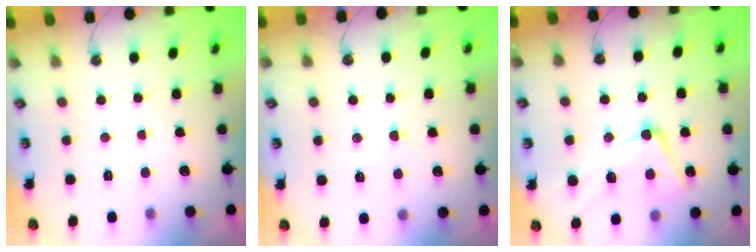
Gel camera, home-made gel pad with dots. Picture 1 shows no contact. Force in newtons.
{"total": 3.1, "press": 3.1, "slide": 0.5}
{"total": 6.9, "press": 6.7, "slide": 1.5}